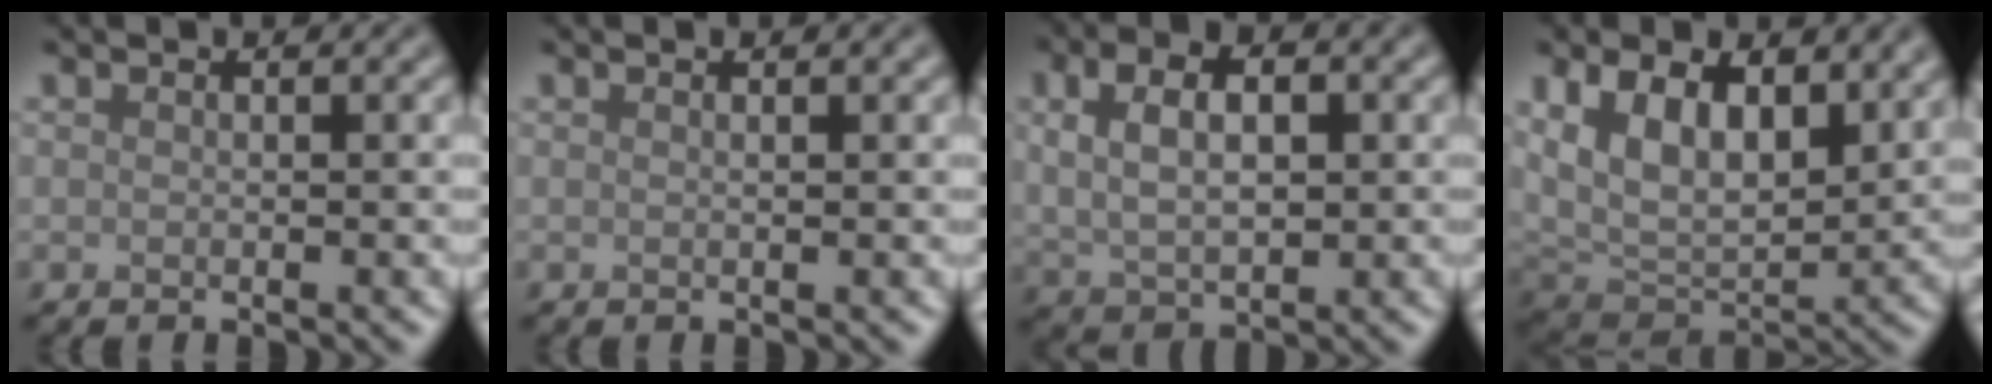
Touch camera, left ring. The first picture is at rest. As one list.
[{"total": 1.2, "force": [0.6, 0.4, 1.0], "torque": [-0.010, 0.002, 0.001]}, {"total": 5.8, "force": [1.2, 3.4, 4.6], "torque": [-0.088, 0.008, 0.023]}, {"total": 9.0, "force": [3.5, 4.9, 6.7], "torque": [-0.134, -0.007, 0.059]}]